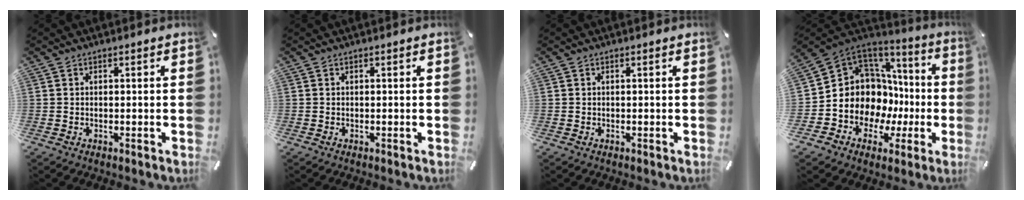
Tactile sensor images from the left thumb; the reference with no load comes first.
{"total": 0.0}
{"total": 0.0}
{"total": 13.3, "force": [-0.7, 12.4, 4.9], "torque": [-0.100, -0.040, 0.002]}